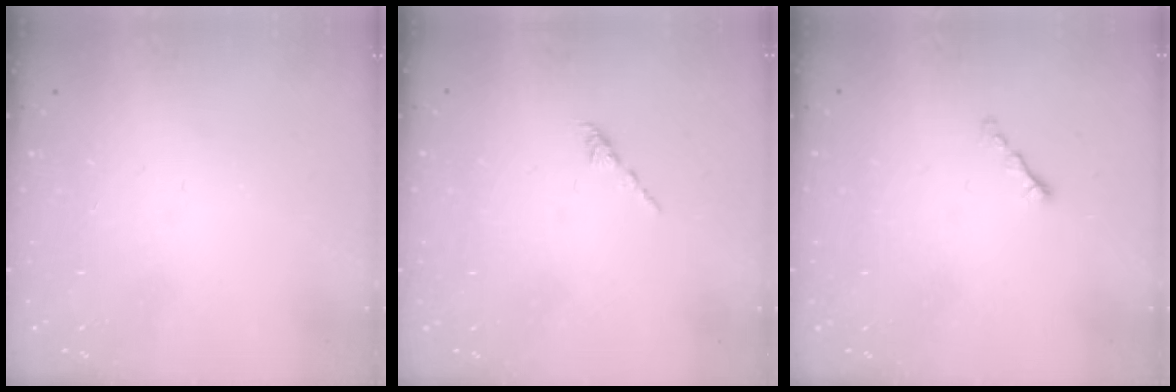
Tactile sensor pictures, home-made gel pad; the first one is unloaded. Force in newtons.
{"total": 1.6, "press": 1.5, "slide": 0.6}
{"total": 0.8, "press": 0.6, "slide": 0.4}